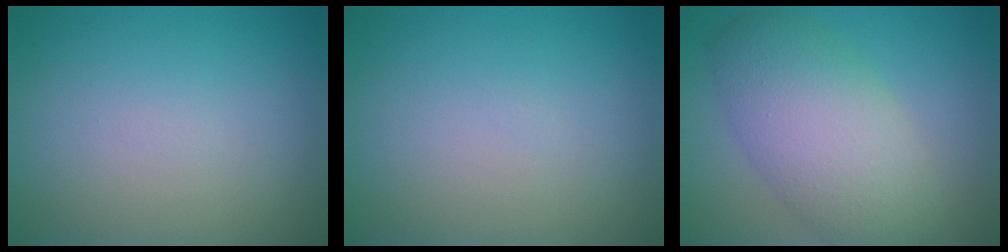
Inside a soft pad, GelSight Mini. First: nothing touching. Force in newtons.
{"total": 0.0}
{"total": 7.6, "press": 7.6, "slide": 0.4}